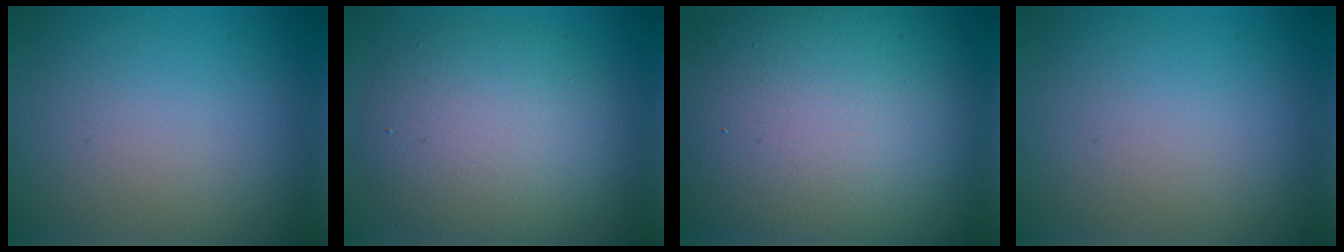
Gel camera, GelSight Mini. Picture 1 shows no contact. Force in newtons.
{"total": 7.4, "press": 7.4, "slide": 0.8}
{"total": 18.0, "press": 17.9, "slide": 1.0}
{"total": 0.0}